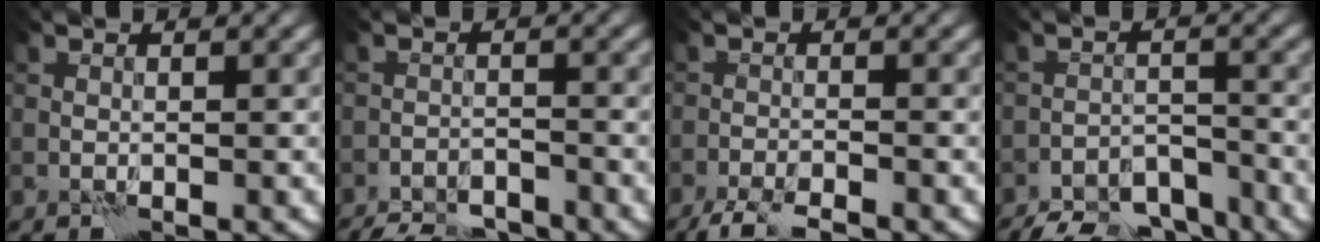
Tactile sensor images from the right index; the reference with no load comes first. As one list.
[{"total": 5.6, "force": [-5.3, 1.2, 1.4], "torque": [-0.022, -0.008, -0.088]}, {"total": 4.3, "force": [-3.7, 0.5, 2.0], "torque": [-0.040, -0.015, -0.071]}, {"total": 8.0, "force": [-7.1, 2.5, 2.5], "torque": [-0.030, -0.008, -0.112]}]